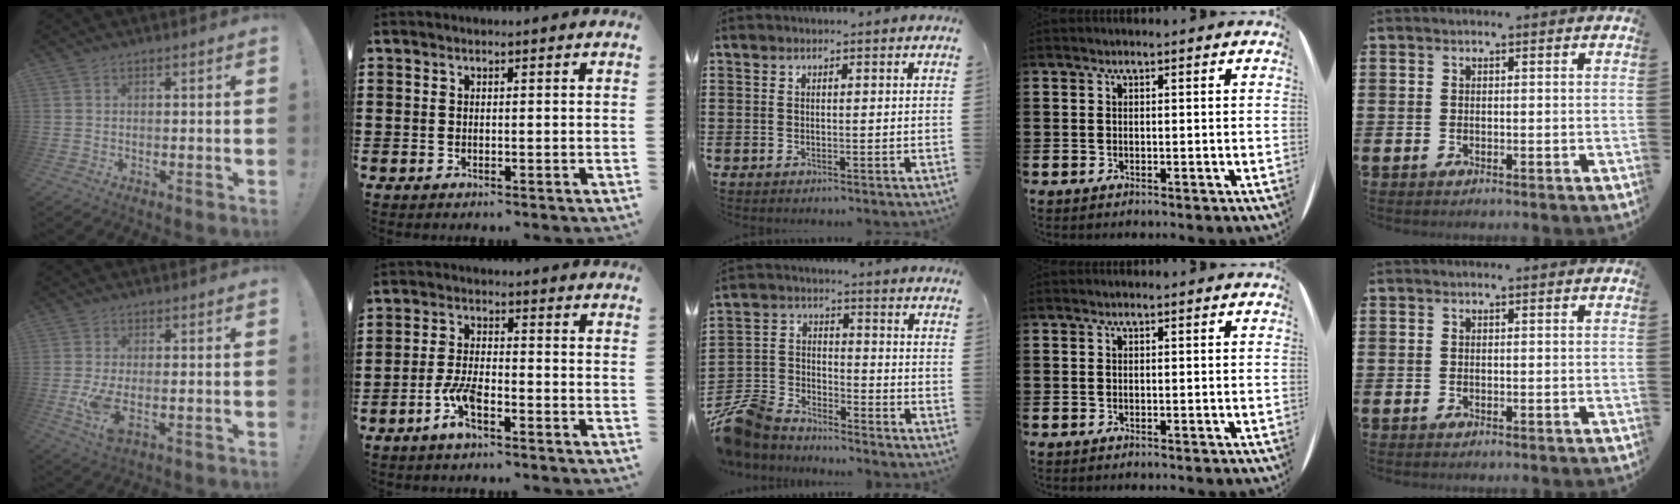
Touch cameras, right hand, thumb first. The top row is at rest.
{"thumb": {"total": 6.7, "force": [-1.4, 2.7, 6.0], "torque": [-0.122, -0.015, -0.022]}, "index": {"total": 5.5, "force": [-3.0, 1.4, 4.4], "torque": [-0.108, -0.008, -0.061]}, "middle": {"total": 8.1, "force": [-7.4, 2.9, 1.5], "torque": [-0.055, 0.015, -0.154]}}